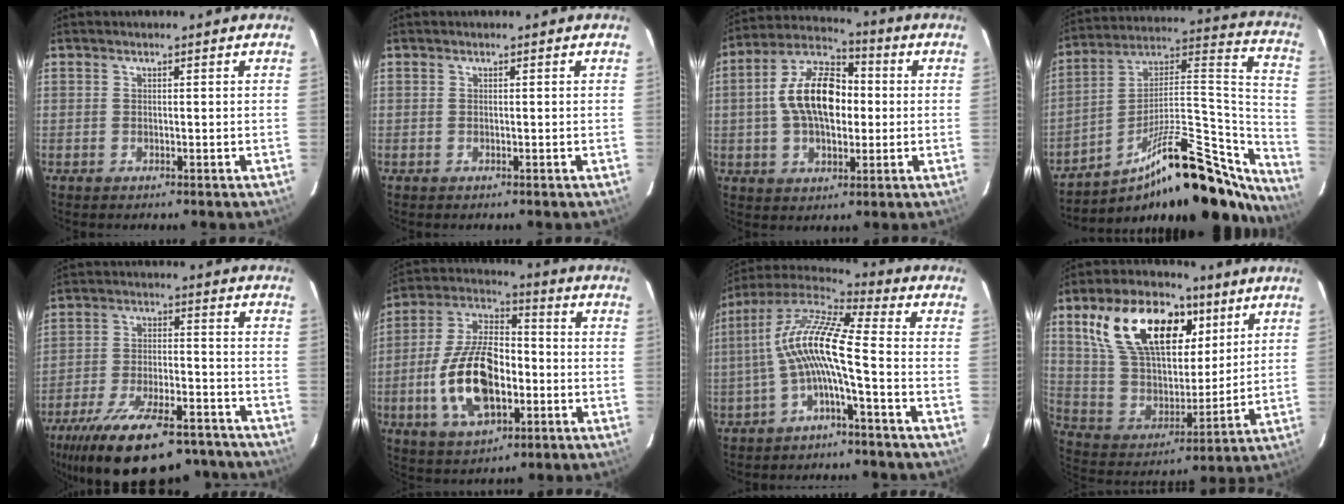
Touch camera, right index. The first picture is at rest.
{"total": 0.0}
{"total": 14.3, "force": [0.3, 8.1, 11.8], "torque": [-0.217, 0.027, -0.001]}
{"total": 30.2, "force": [-22.4, 9.5, 17.9], "torque": [-0.223, 0.045, -0.328]}
{"total": 24.6, "force": [-19.3, 8.6, 12.6], "torque": [-0.237, -0.020, -0.277]}
{"total": 17.7, "force": [-4.4, 9.3, 14.4], "torque": [-0.295, 0.008, -0.072]}
{"total": 11.8, "force": [-2.5, 1.1, 11.4], "torque": [-0.231, 0.017, -0.053]}
{"total": 23.2, "force": [10.9, 12.8, 15.9], "torque": [-0.309, 0.032, 0.203]}